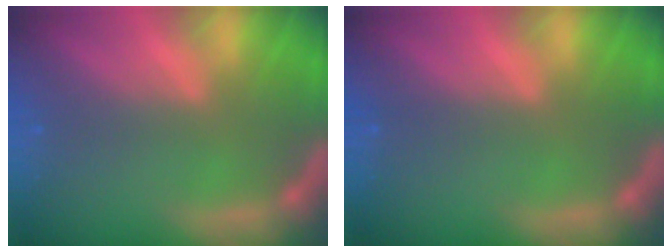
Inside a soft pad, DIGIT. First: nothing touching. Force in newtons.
{"total": 0.0}